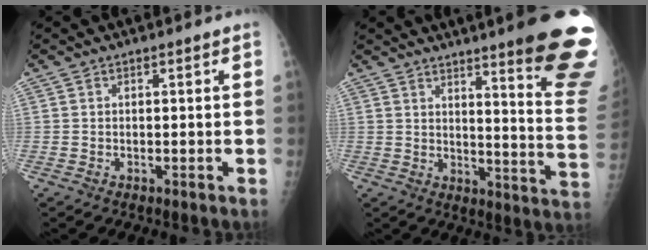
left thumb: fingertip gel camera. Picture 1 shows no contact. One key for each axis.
{"total": 20.8, "fx": 14.5, "fy": 1.8, "fz": 14.7, "tx": -0.163, "ty": -0.109, "tz": 0.179}